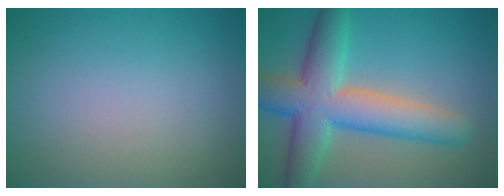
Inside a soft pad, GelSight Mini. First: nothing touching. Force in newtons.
{"total": 8.9, "press": 8.8, "slide": 0.3}